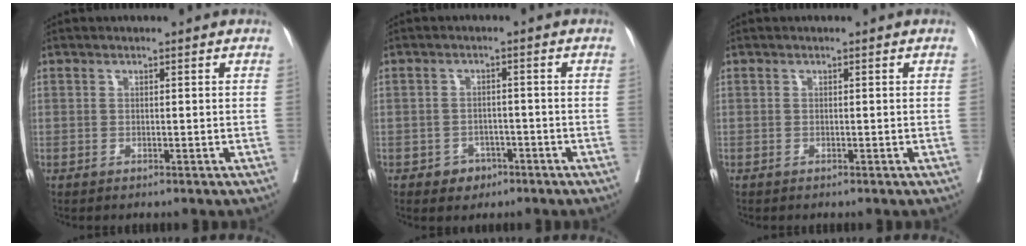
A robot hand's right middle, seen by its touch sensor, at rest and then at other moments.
{"total": 2.9, "force": [-1.8, 2.2, 0.8], "torque": [-0.008, 0.008, -0.022]}
{"total": 0.0}